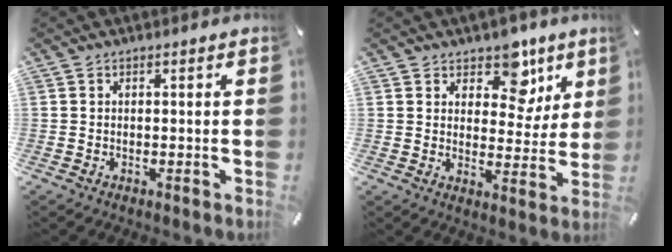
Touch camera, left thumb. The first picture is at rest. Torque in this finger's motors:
{"motor_torque": [0.42, -0.60, 0.22, 0.29, 0.00]}